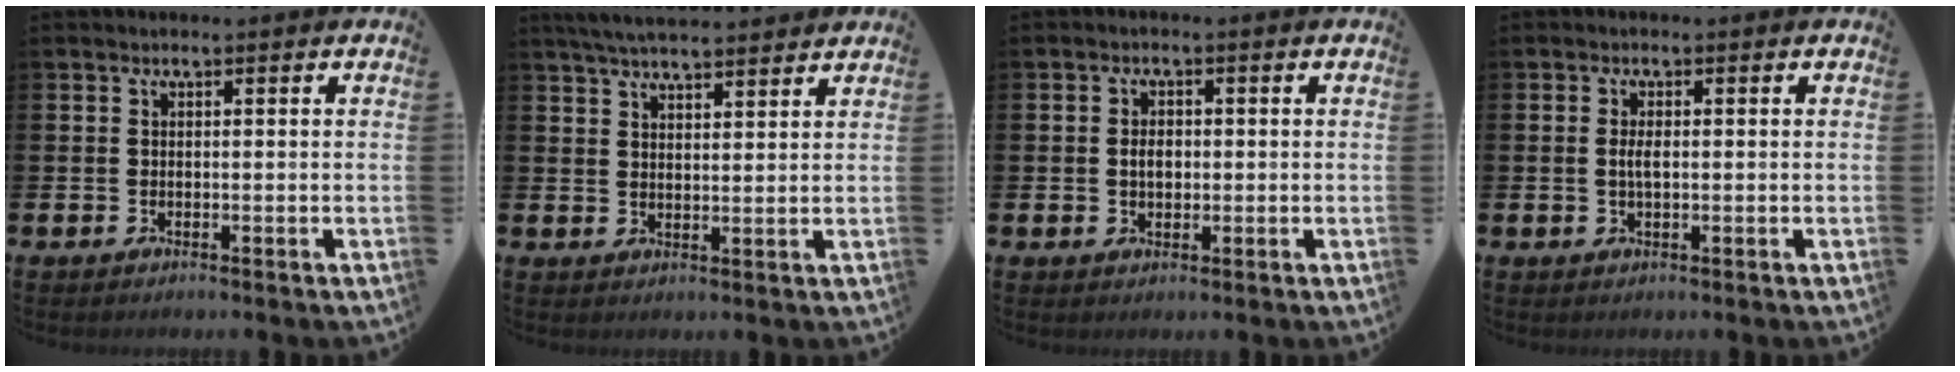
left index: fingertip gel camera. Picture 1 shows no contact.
{"total": 4.8, "force": [4.7, 0.4, 1.1], "torque": [-0.038, -0.015, 0.087]}
{"total": 2.4, "force": [0.1, 1.7, 1.8], "torque": [-0.012, -0.002, -0.005]}
{"total": 1.9, "force": [0.0, 0.7, 1.8], "torque": [-0.029, 0.000, -0.003]}